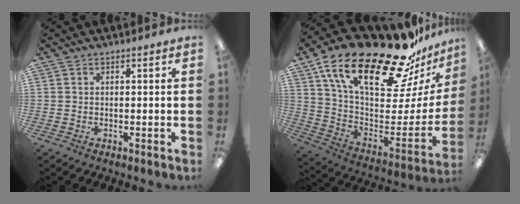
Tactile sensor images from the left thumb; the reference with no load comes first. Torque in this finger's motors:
{"motor_torque": [2.50, 2.51, 1.40, -1.37, 0.45]}